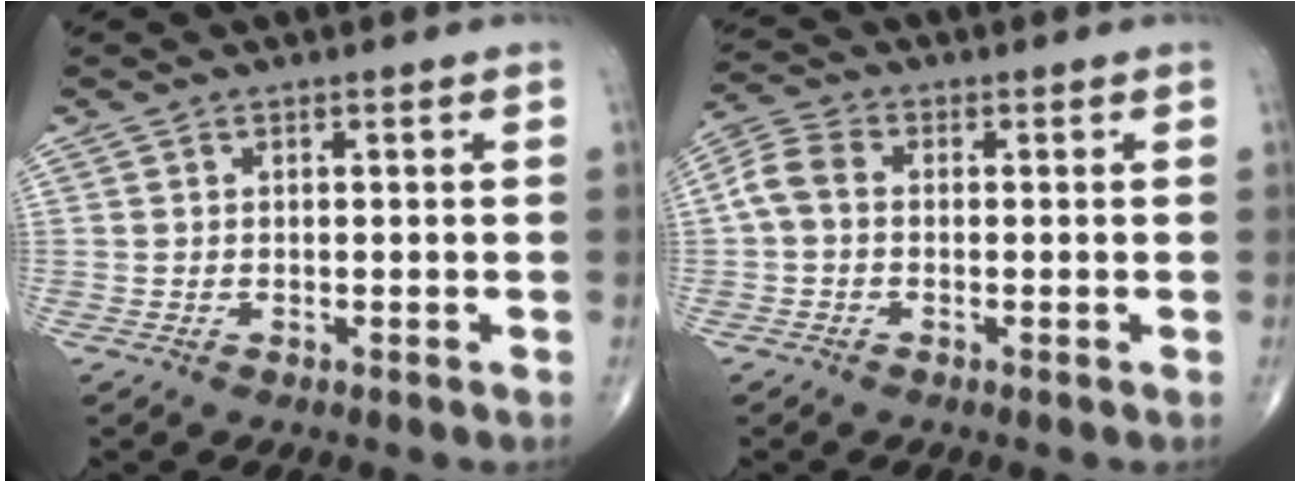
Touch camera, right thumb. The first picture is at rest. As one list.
[{"total": 5.0, "force": [-0.2, 3.5, 3.6], "torque": [-0.074, 0.015, -0.015]}]